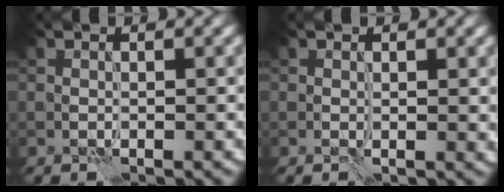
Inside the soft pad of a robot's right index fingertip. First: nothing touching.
{"total": 0.8, "force": [0.2, 0.3, 0.7], "torque": [-0.009, -0.002, 0.005]}